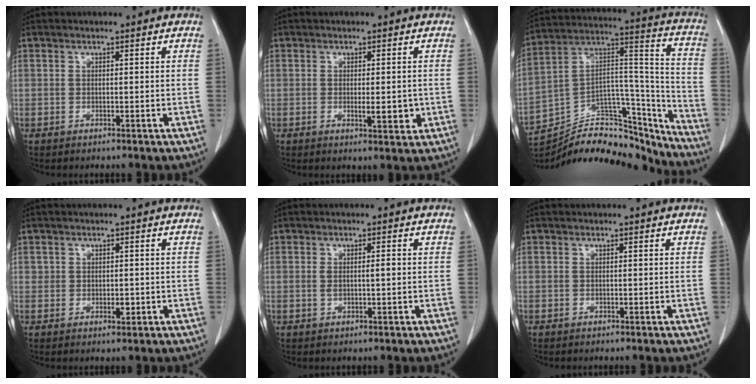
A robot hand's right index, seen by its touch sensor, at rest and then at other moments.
{"total": 3.3, "force": [-0.5, 0.9, 3.1], "torque": [-0.045, -0.005, -0.004]}
{"total": 28.5, "force": [-25.6, 8.3, 9.5], "torque": [-0.156, 0.035, -0.388]}
{"total": 1.7, "force": [-0.1, 1.3, 1.0], "torque": [-0.013, -0.001, 0.001]}
{"total": 2.1, "force": [0.1, 0.5, 2.1], "torque": [-0.041, 0.004, 0.005]}
{"total": 0.0}